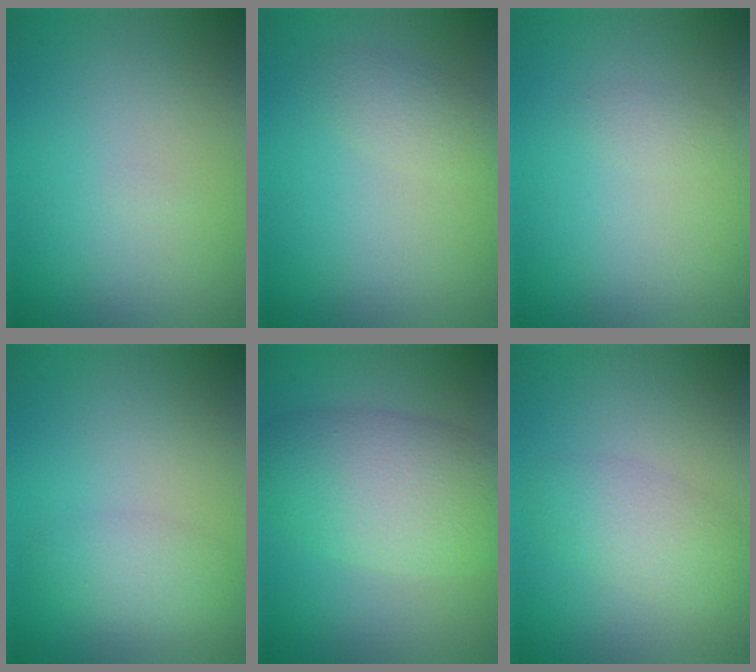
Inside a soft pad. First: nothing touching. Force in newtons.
{"total": 2.0, "press": 2.0, "slide": 0.0}
{"total": 0.8, "press": 0.8, "slide": 0.0}
{"total": 2.2, "press": 2.2, "slide": 0.1}
{"total": 7.7, "press": 7.7, "slide": 0.2}
{"total": 3.2, "press": 3.2, "slide": 0.0}